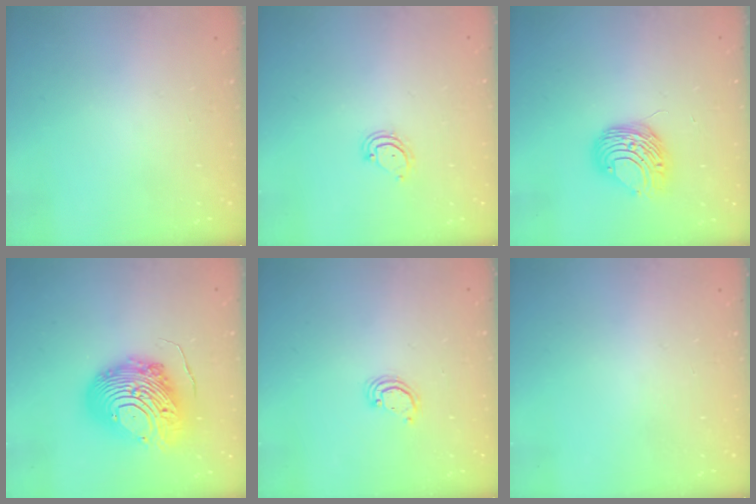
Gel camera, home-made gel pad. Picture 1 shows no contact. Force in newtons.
{"total": 4.2, "press": 4.1, "slide": 0.5}
{"total": 8.8, "press": 8.7, "slide": 0.5}
{"total": 16.1, "press": 16.0, "slide": 1.8}
{"total": 2.0, "press": 2.0, "slide": 0.2}
{"total": 0.0}